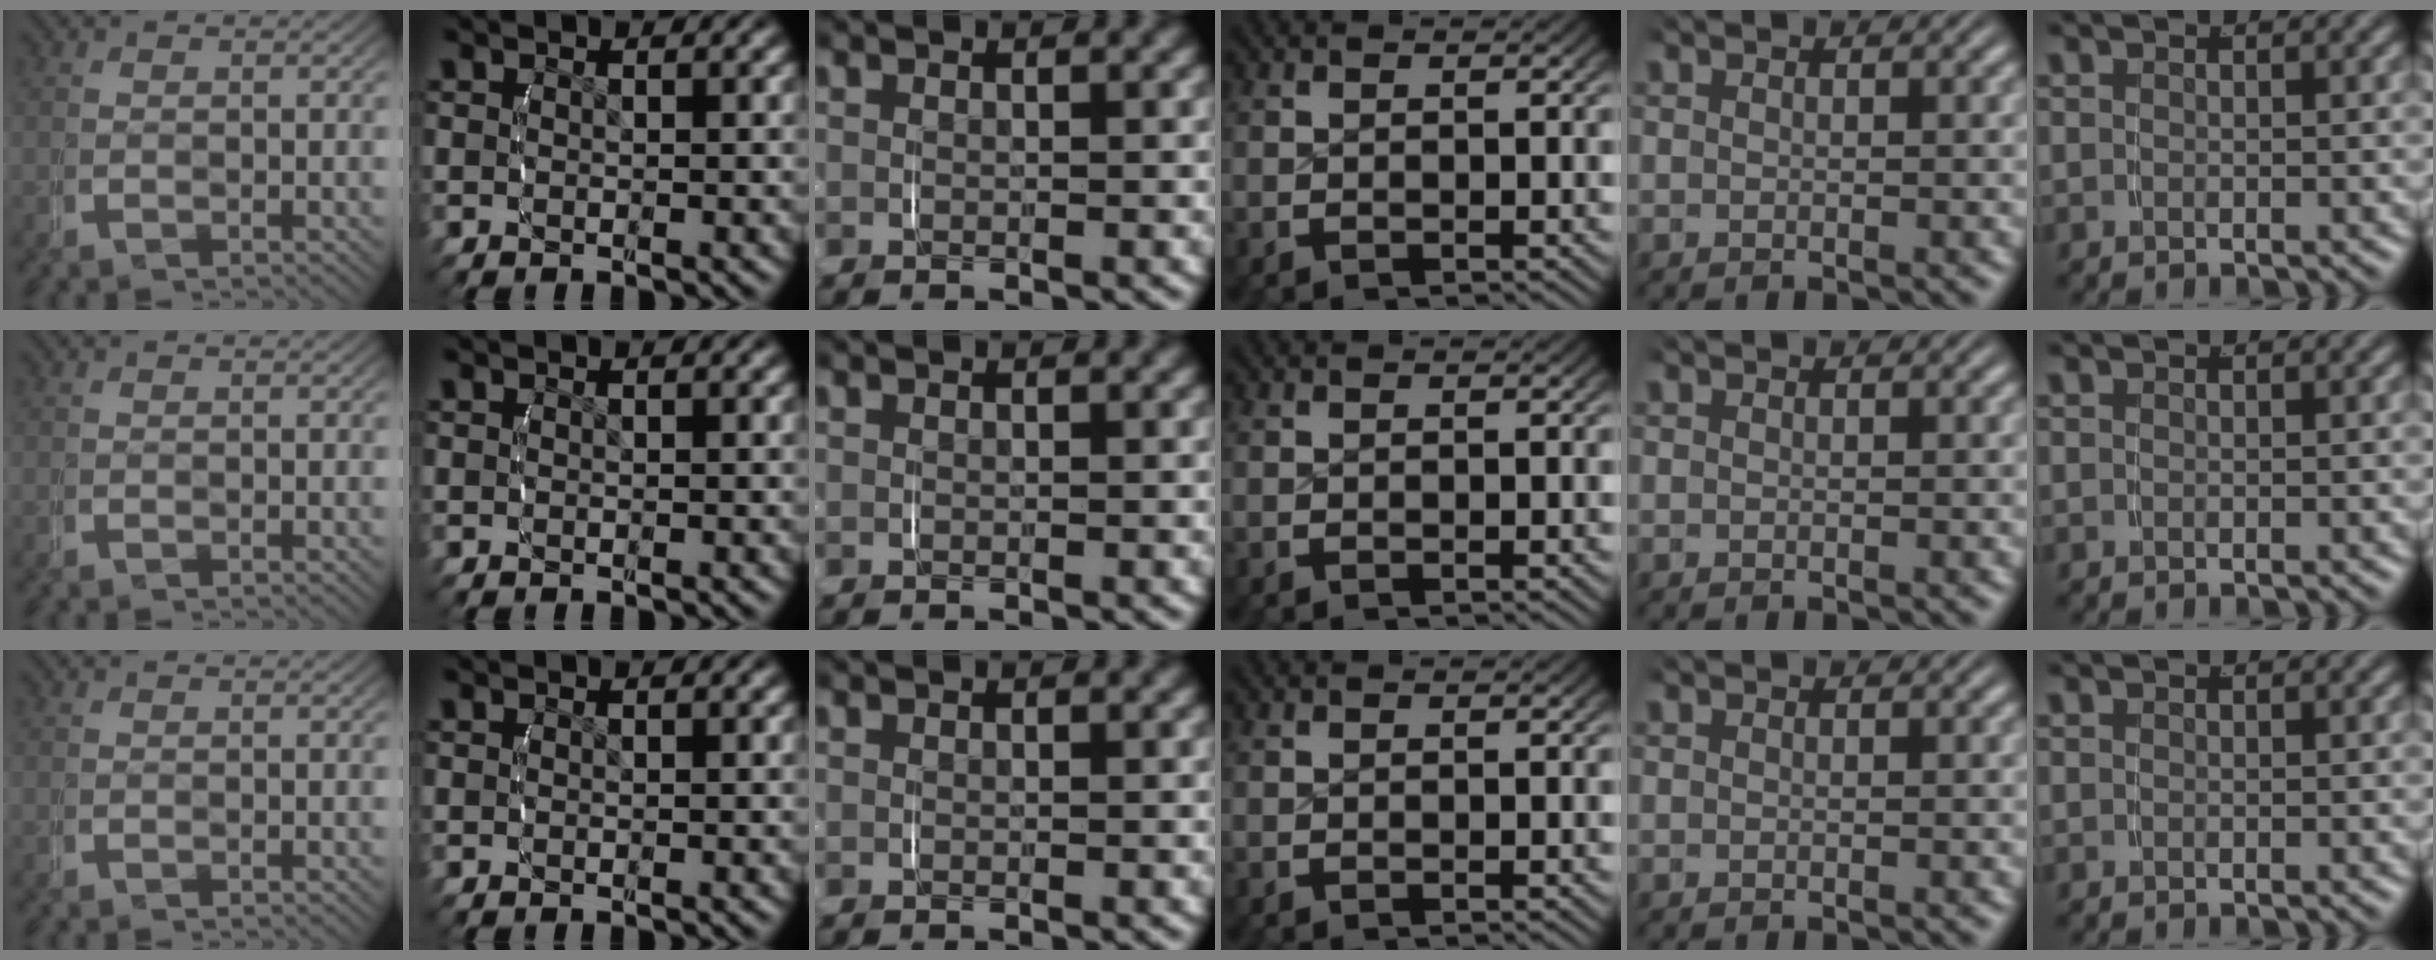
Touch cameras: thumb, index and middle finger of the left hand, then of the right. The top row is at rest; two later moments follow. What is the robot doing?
{"motion": "grasp_and_lifting", "object": "router"}